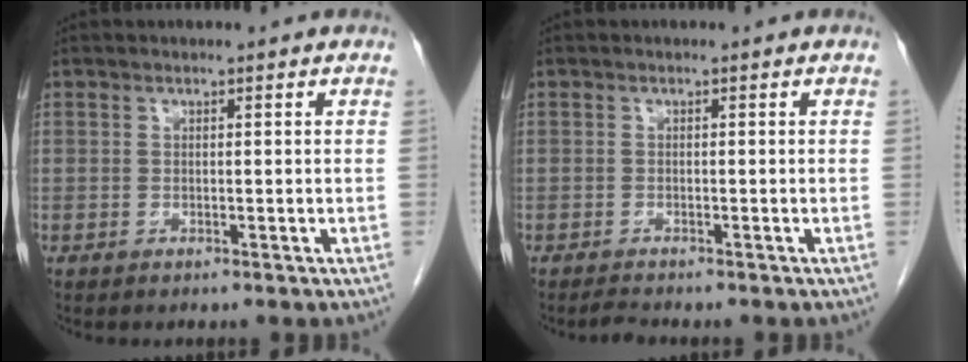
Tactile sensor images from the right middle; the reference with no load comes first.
{"total": 1.1, "force": [-1.0, -0.1, 0.2], "torque": [-0.012, -0.007, -0.018]}